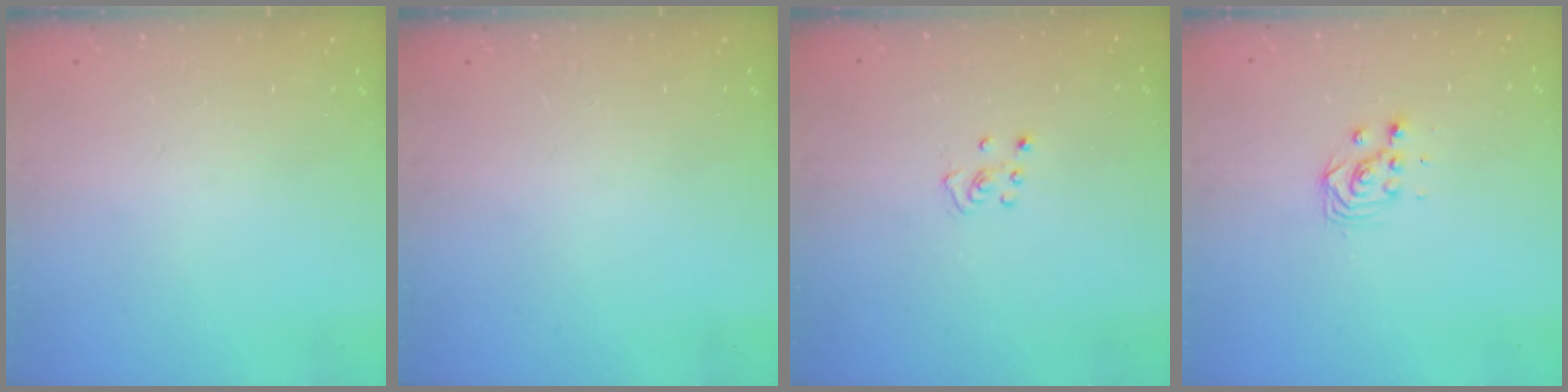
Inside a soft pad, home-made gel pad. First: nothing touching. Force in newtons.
{"total": 0.0}
{"total": 4.0, "press": 4.0, "slide": 0.4}
{"total": 4.6, "press": 4.5, "slide": 0.2}